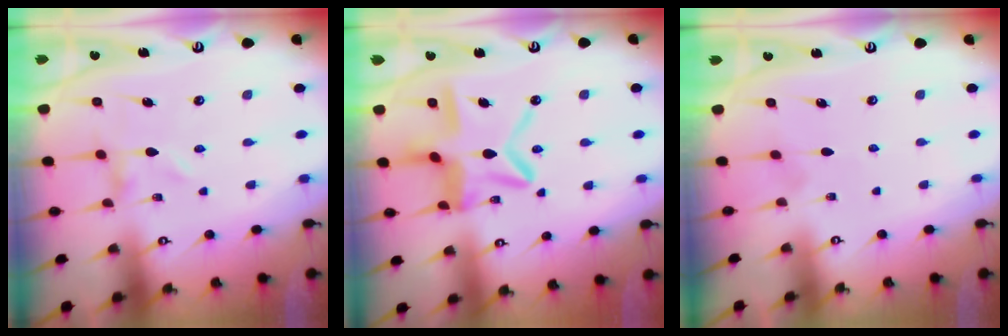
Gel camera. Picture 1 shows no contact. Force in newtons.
{"total": 14.2, "press": 14.1, "slide": 1.3}
{"total": 1.2, "press": 1.2, "slide": 0.2}